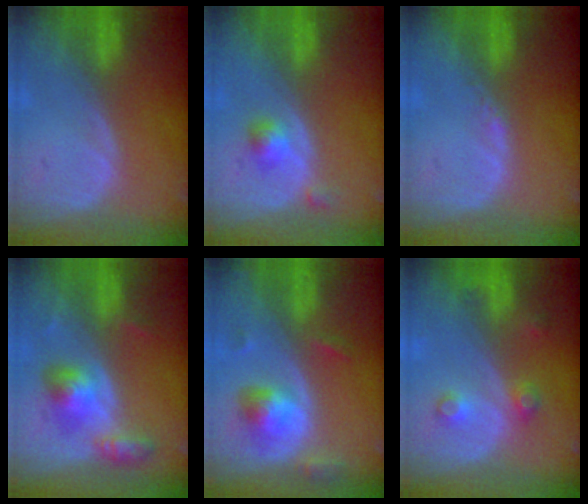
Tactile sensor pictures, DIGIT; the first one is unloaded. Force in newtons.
{"total": 2.6, "press": 2.4, "slide": 1.1}
{"total": 0.8, "press": 0.6, "slide": 0.4}
{"total": 5.7, "press": 5.4, "slide": 1.6}
{"total": 5.6, "press": 5.2, "slide": 1.9}
{"total": 3.7, "press": 3.4, "slide": 1.4}